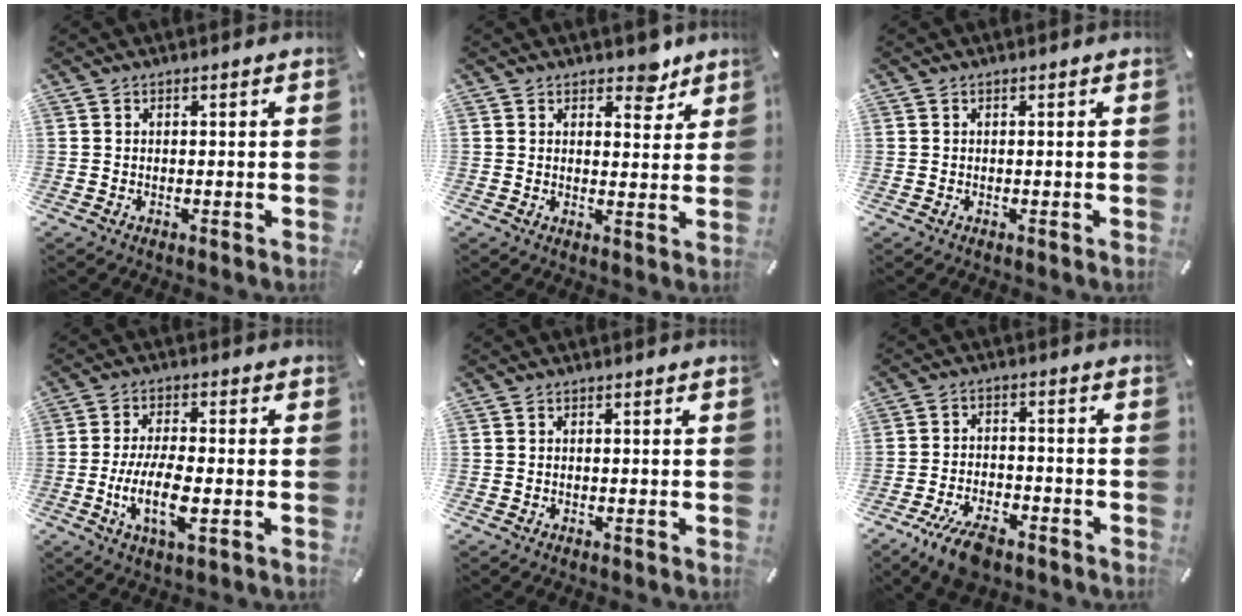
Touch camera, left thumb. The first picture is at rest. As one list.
[{"total": 5.7, "force": [4.2, 3.2, 2.1], "torque": [-0.006, -0.026, 0.067]}, {"total": 0.0}, {"total": 10.6, "force": [-2.3, 4.0, 9.5], "torque": [-0.201, -0.009, -0.041]}, {"total": 0.0}, {"total": 8.4, "force": [-5.8, 3.6, 5.0], "torque": [-0.095, 0.027, -0.106]}]